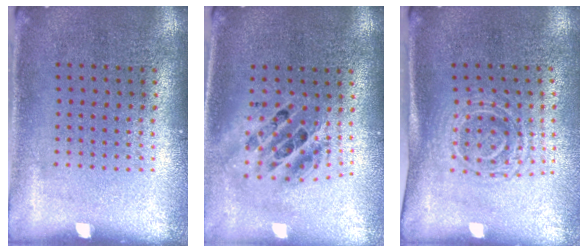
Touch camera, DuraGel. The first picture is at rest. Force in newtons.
{"total": 1.8, "press": 1.4, "slide": 1.1}
{"total": 1.7, "press": 1.4, "slide": 1.0}